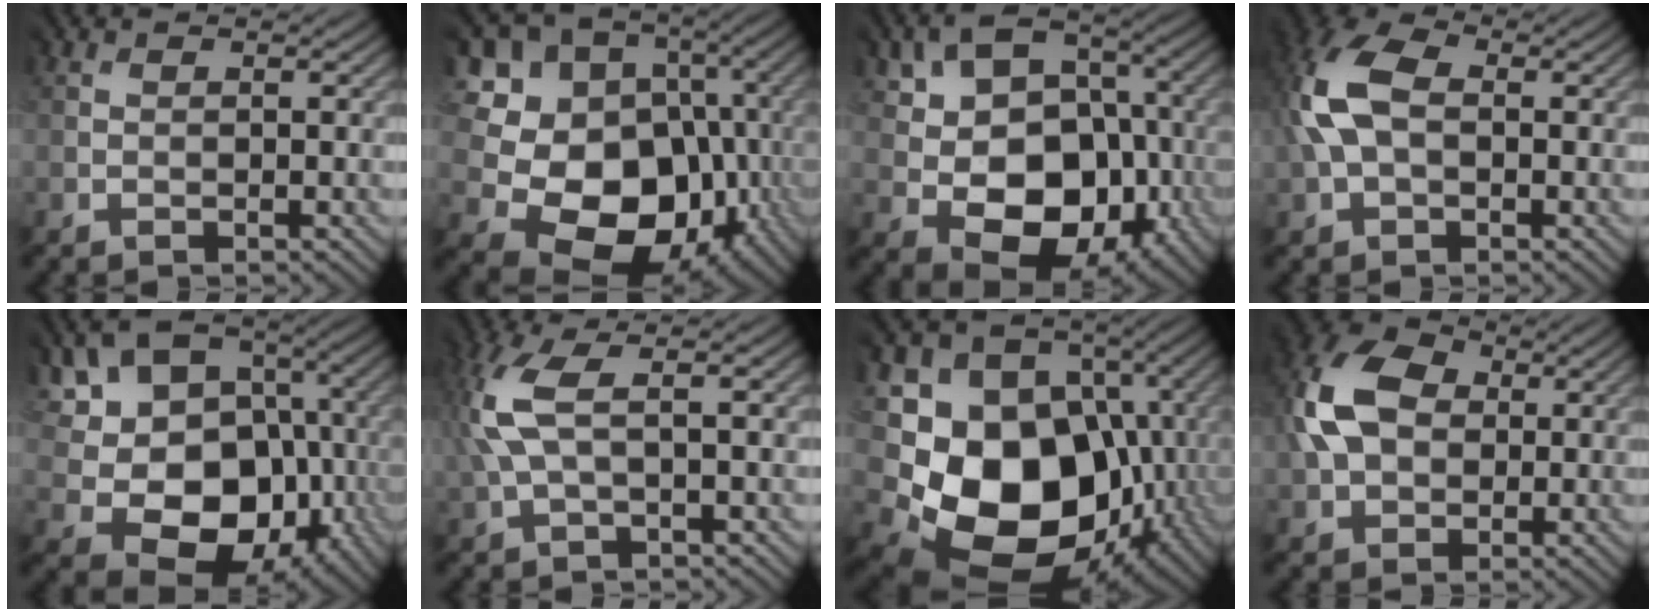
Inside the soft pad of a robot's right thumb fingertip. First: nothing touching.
{"total": 15.4, "force": [-2.0, 13.2, 7.6], "torque": [-0.180, -0.049, -0.011]}
{"total": 13.9, "force": [-1.0, 10.2, 9.5], "torque": [-0.140, -0.012, -0.011]}
{"total": 9.6, "force": [1.2, 6.3, 7.1], "torque": [-0.185, 0.020, 0.010]}
{"total": 16.4, "force": [0.1, 12.8, 10.2], "torque": [-0.183, -0.025, 0.032]}
{"total": 5.4, "force": [1.3, 1.9, 4.8], "torque": [-0.136, 0.014, 0.023]}
{"total": 17.1, "force": [-3.4, 13.9, 9.4], "torque": [-0.183, -0.057, -0.032]}
{"total": 10.4, "force": [1.7, 7.8, 6.6], "torque": [-0.175, 0.012, 0.027]}